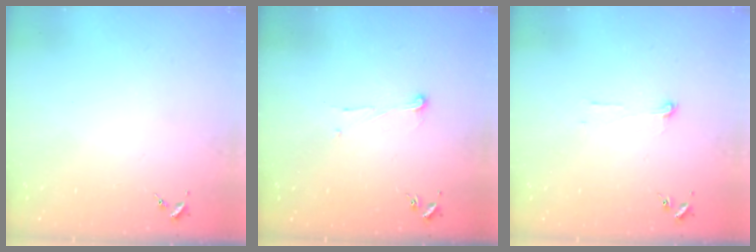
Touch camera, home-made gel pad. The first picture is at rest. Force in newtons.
{"total": 5.9, "press": 5.9, "slide": 0.4}
{"total": 3.9, "press": 3.9, "slide": 0.3}